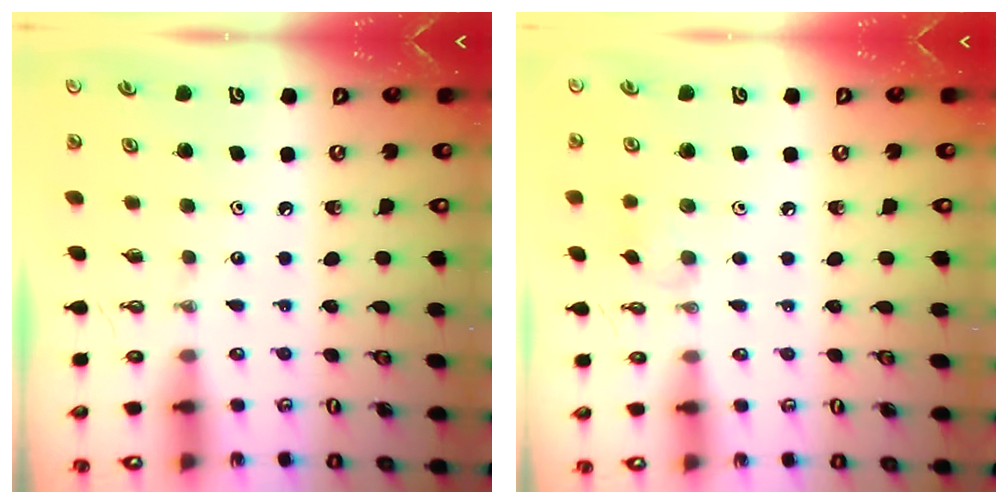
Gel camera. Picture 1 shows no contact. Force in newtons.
{"total": 5.5, "press": 5.5, "slide": 1.0}